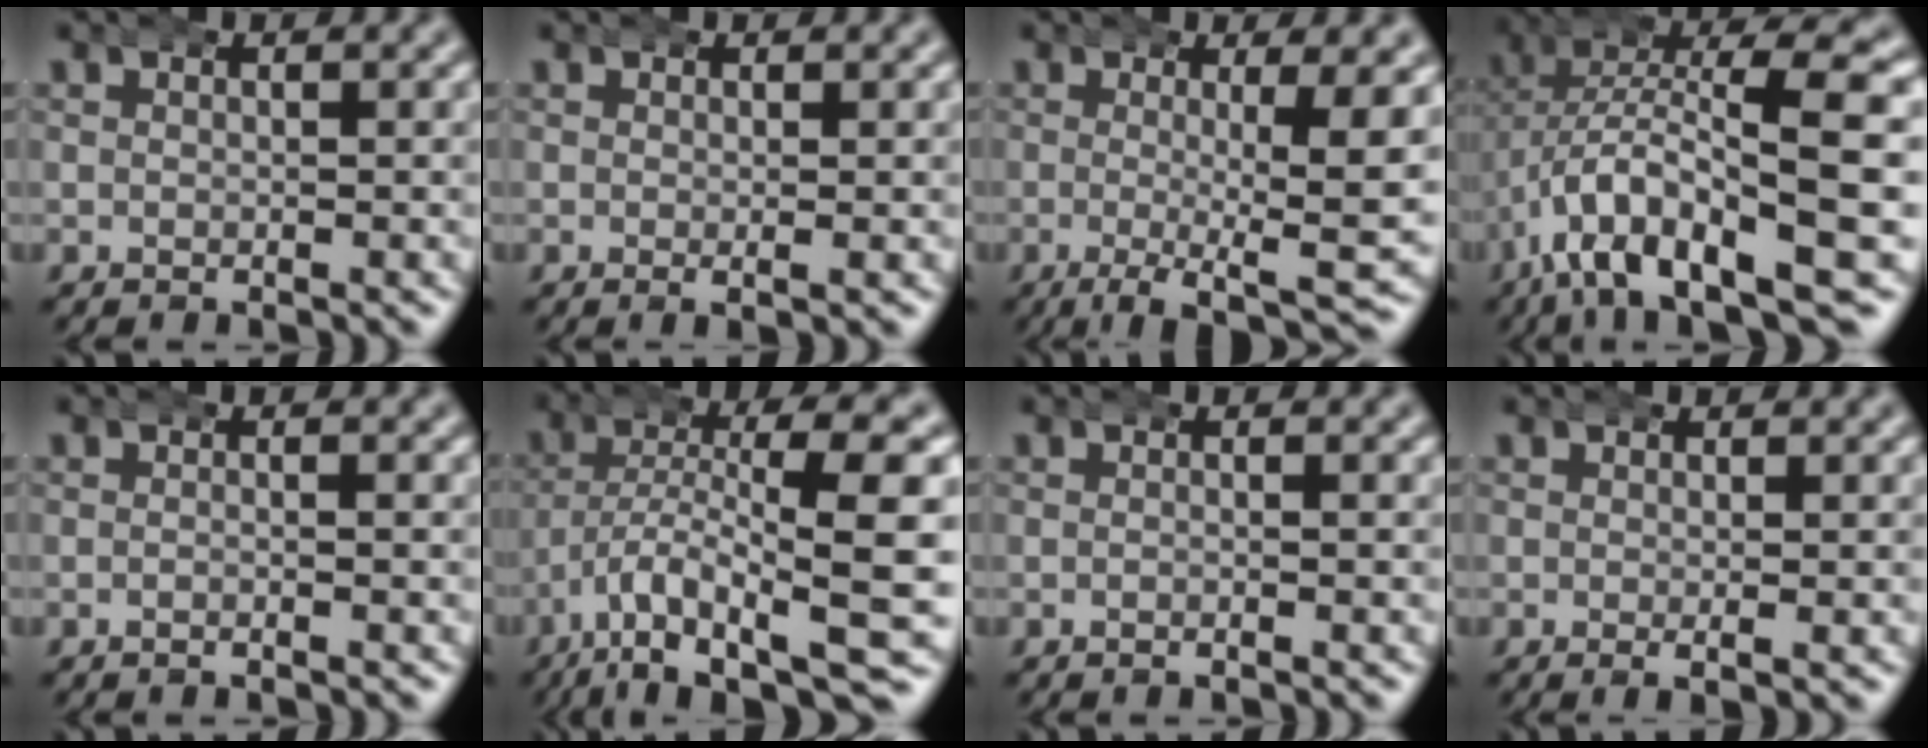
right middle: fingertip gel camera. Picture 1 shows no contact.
{"total": 1.0, "force": [-0.2, 0.1, 0.9], "torque": [-0.018, 0.004, -0.007]}
{"total": 8.1, "force": [-3.8, 2.0, 6.9], "torque": [-0.095, -0.020, -0.052]}
{"total": 12.4, "force": [-5.3, 5.7, 9.6], "torque": [-0.176, -0.033, -0.064]}
{"total": 0.9, "force": [-0.6, -0.1, 0.7], "torque": [-0.009, 0.007, -0.017]}
{"total": 13.5, "force": [-9.9, 4.1, 8.2], "torque": [-0.132, -0.039, -0.133]}
{"total": 0.6, "force": [-0.3, 0.0, 0.5], "torque": [-0.005, 0.008, -0.012]}
{"total": 1.3, "force": [-0.3, 0.3, 1.2], "torque": [-0.021, 0.003, -0.008]}